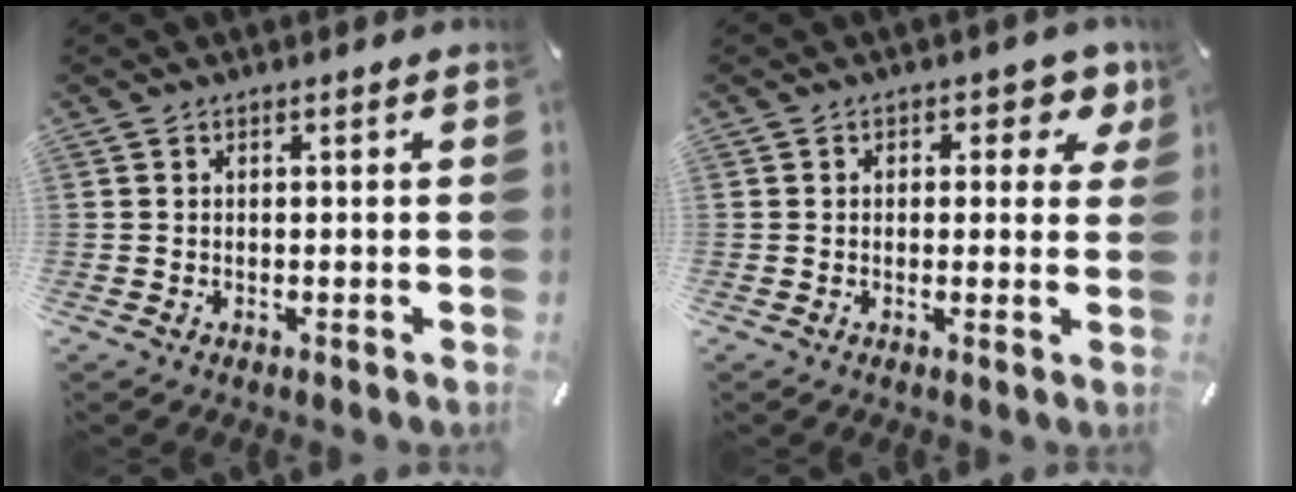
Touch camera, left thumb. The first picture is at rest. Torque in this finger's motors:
{"motor_torque": [0.07, 0.05, 0.10, 0.24, 0.06]}